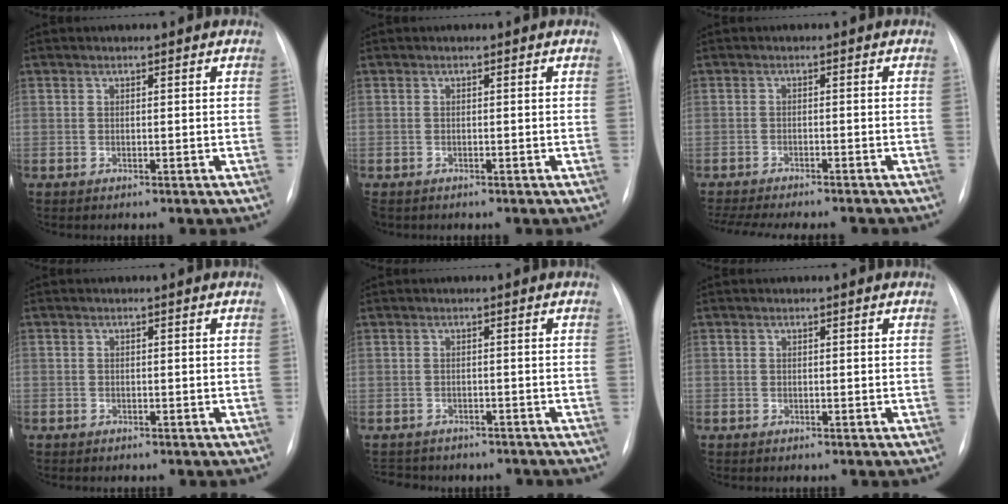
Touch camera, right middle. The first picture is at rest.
{"total": 1.5, "force": [-1.1, 0.9, 0.4], "torque": [-0.007, 0.001, -0.013]}
{"total": 14.5, "force": [-12.8, 2.9, 6.1], "torque": [-0.122, -0.015, -0.170]}
{"total": 1.9, "force": [-1.4, 1.0, 0.5], "torque": [-0.009, 0.003, -0.015]}
{"total": 11.1, "force": [-9.5, 5.1, 2.7], "torque": [-0.056, 0.012, -0.109]}
{"total": 0.9, "force": [-0.5, 0.7, 0.0], "torque": [-0.006, 0.004, -0.007]}